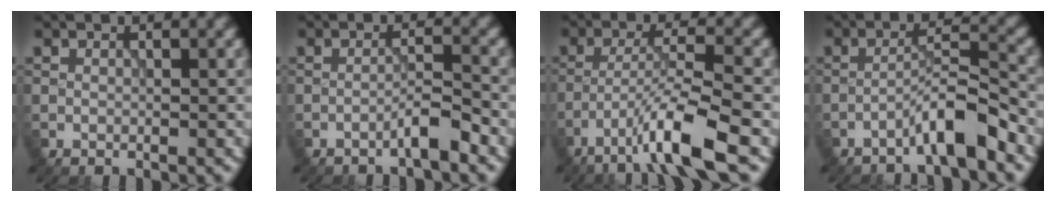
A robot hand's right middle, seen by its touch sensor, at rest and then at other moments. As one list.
[{"total": 2.4, "force": [-1.6, 0.1, 1.7], "torque": [-0.026, 0.012, -0.033]}, {"total": 6.5, "force": [-3.9, 0.4, 5.1], "torque": [-0.084, 0.007, -0.078]}, {"total": 4.2, "force": [-2.9, 0.2, 3.0], "torque": [-0.051, 0.019, -0.060]}]